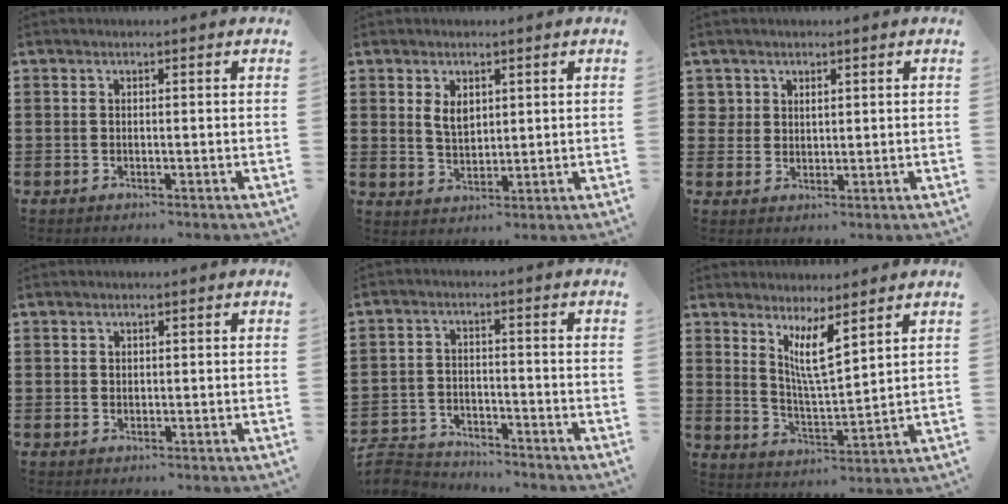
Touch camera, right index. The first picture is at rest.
{"total": 3.5, "force": [1.5, 2.1, 2.3], "torque": [-0.043, 0.004, 0.025]}
{"total": 2.4, "force": [1.6, 1.7, 0.3], "torque": [-0.013, 0.008, 0.032]}
{"total": 0.8, "force": [0.4, 0.6, 0.1], "torque": [-0.004, 0.002, 0.008]}
{"total": 5.1, "force": [-5.0, 0.7, 0.3], "torque": [-0.027, 0.000, -0.110]}
{"total": 6.5, "force": [3.9, 0.9, 5.1], "torque": [-0.100, -0.017, 0.067]}